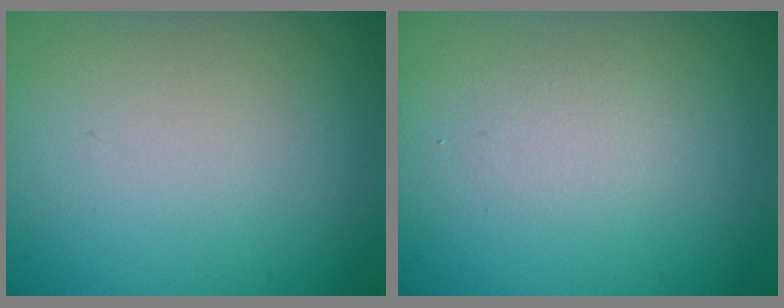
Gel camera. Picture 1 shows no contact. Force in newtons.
{"total": 1.2, "press": 1.2, "slide": 0.0}